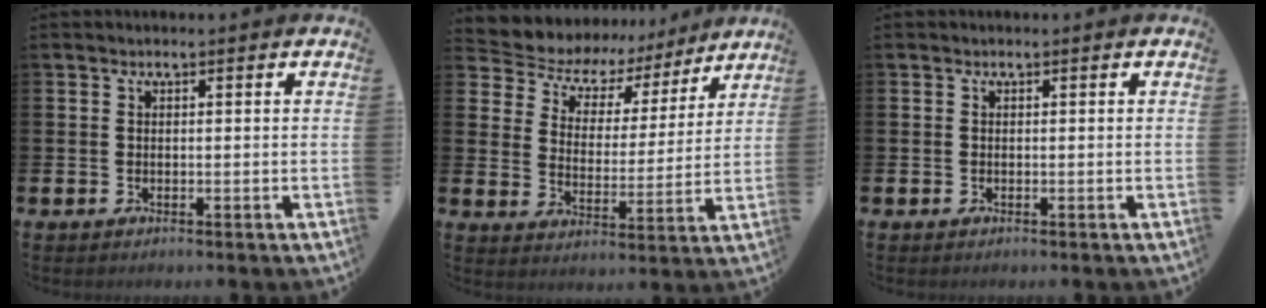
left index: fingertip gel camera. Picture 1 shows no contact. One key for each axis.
{"total": 5.5, "fx": 4.4, "fy": 3.3, "fz": 0.5, "tx": -0.039, "ty": -0.040, "tz": 0.070}
{"total": 0.8, "fx": -0.6, "fy": -0.1, "fz": -0.4, "tx": 0.005, "ty": 0.002, "tz": -0.011}